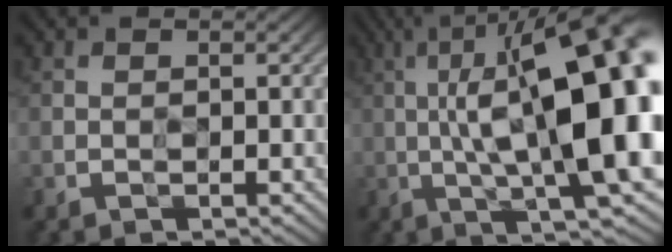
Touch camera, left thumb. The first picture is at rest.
{"total": 20.3, "force": [-0.3, 7.0, 19.1], "torque": [-0.267, 0.040, -0.015]}